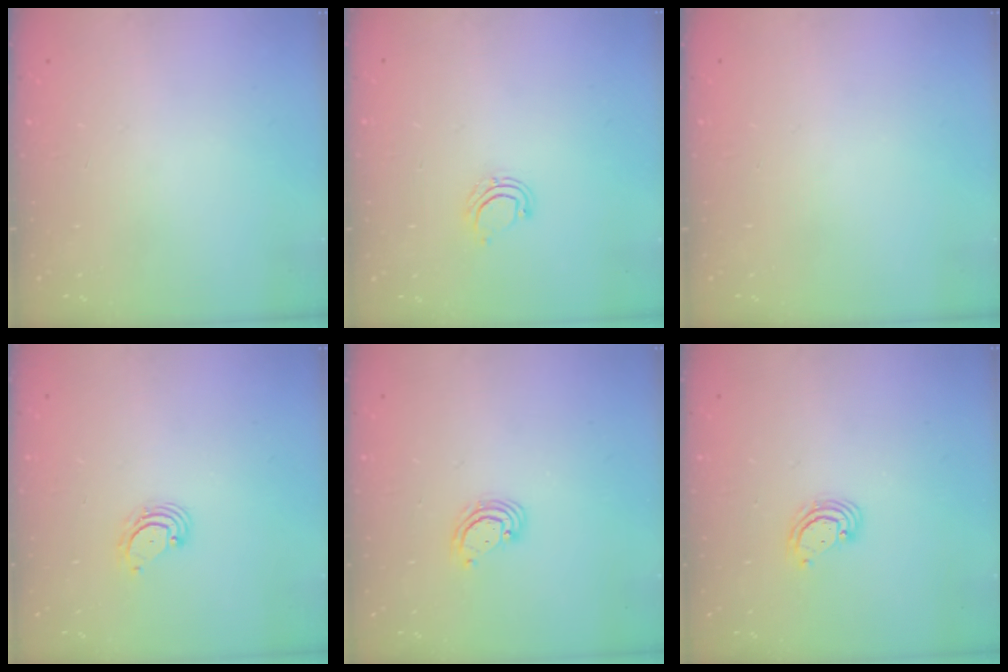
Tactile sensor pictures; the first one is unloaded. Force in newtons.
{"total": 5.0, "press": 4.9, "slide": 1.0}
{"total": 0.0}
{"total": 4.0, "press": 4.0, "slide": 0.5}
{"total": 3.0, "press": 2.9, "slide": 0.3}
{"total": 3.0, "press": 2.9, "slide": 0.3}